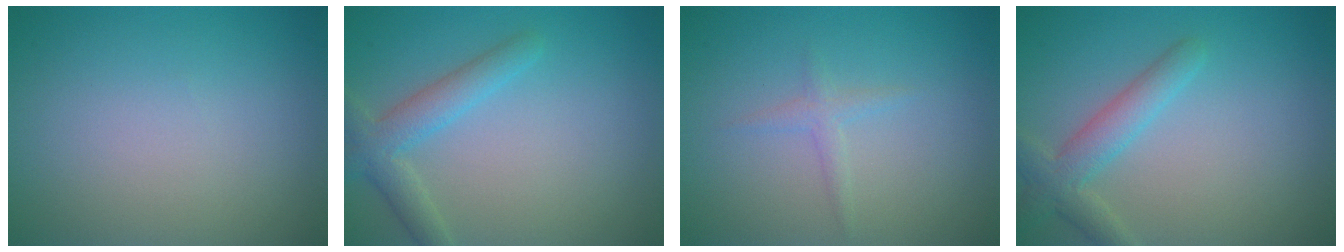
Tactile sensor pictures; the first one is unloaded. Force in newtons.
{"total": 3.2, "press": 3.2, "slide": 0.1}
{"total": 1.2, "press": 1.2, "slide": 0.0}
{"total": 3.3, "press": 3.3, "slide": 0.2}